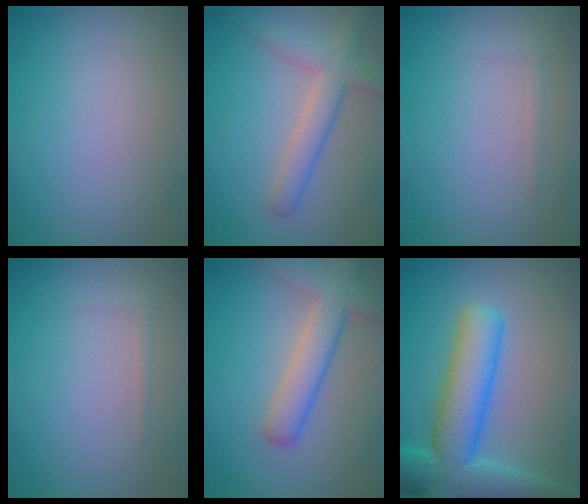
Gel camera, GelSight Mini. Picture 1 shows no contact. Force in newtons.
{"total": 4.1, "press": 4.1, "slide": 0.2}
{"total": 0.5, "press": 0.5, "slide": 0.0}
{"total": 0.5, "press": 0.5, "slide": 0.0}
{"total": 5.4, "press": 5.3, "slide": 0.4}
{"total": 9.7, "press": 9.7, "slide": 0.6}